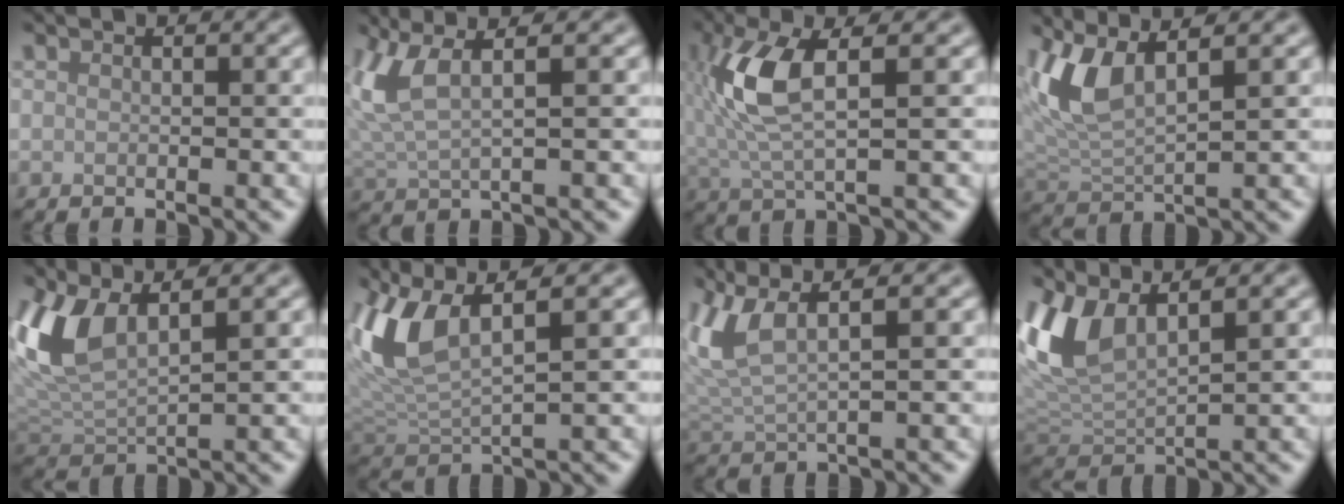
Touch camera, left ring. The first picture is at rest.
{"total": 4.6, "force": [2.3, 1.2, 3.8], "torque": [-0.097, 0.006, 0.049]}
{"total": 5.9, "force": [1.2, 1.9, 5.5], "torque": [-0.133, 0.004, 0.022]}
{"total": 4.9, "force": [2.5, 1.5, 3.9], "torque": [-0.096, 0.000, 0.052]}
{"total": 5.7, "force": [2.6, 2.4, 4.4], "torque": [-0.111, -0.003, 0.054]}
{"total": 6.8, "force": [3.0, 2.2, 5.6], "torque": [-0.132, 0.005, 0.060]}
{"total": 4.9, "force": [2.9, 1.2, 3.8], "torque": [-0.097, 0.009, 0.060]}
{"total": 6.0, "force": [2.9, 2.7, 4.5], "torque": [-0.114, -0.002, 0.060]}